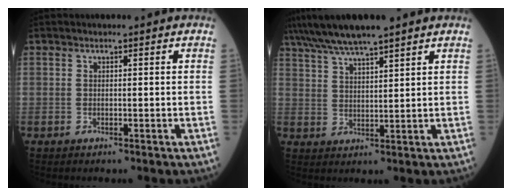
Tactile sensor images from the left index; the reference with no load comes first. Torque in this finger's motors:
{"motor_torque": [0.40, -0.53, 0.59, 0.08]}